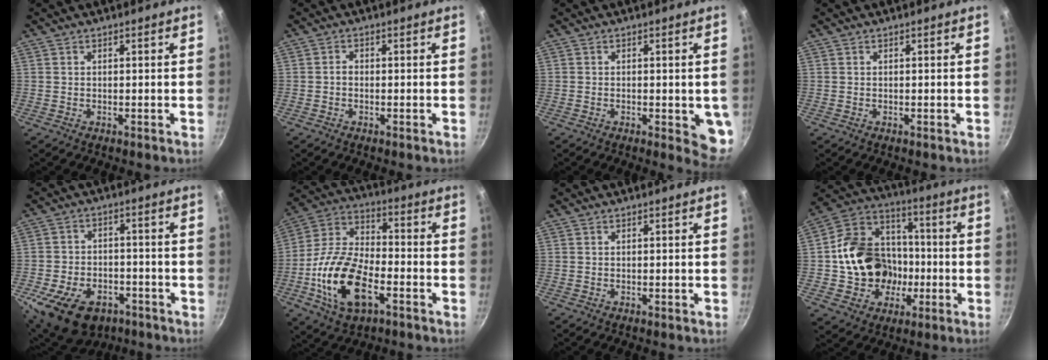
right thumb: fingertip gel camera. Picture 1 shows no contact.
{"total": 1.2, "force": [-0.4, 0.9, 0.7], "torque": [-0.011, 0.006, -0.008]}
{"total": 5.9, "force": [-1.0, 2.5, 5.3], "torque": [-0.043, -0.007, -0.010]}
{"total": 0.0}
{"total": 16.8, "force": [-7.9, 11.2, 9.7], "torque": [-0.162, 0.027, -0.120]}
{"total": 18.5, "force": [-6.2, 9.7, 14.5], "torque": [-0.272, 0.033, -0.128]}
{"total": 0.0}
{"total": 18.4, "force": [-2.2, 15.7, 9.4], "torque": [-0.128, 0.046, -0.037]}